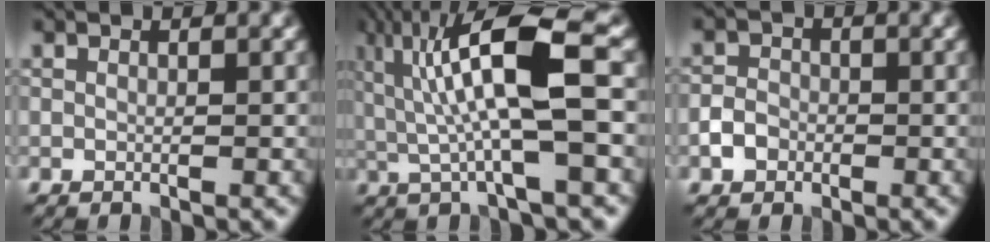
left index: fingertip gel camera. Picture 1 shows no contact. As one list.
[{"total": 9.5, "force": [1.4, 2.0, 9.2], "torque": [-0.166, 0.008, 0.026]}, {"total": 2.0, "force": [-0.9, 1.7, 0.8], "torque": [-0.009, 0.002, -0.021]}]